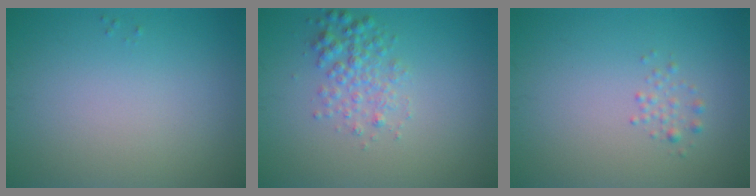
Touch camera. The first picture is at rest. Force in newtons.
{"total": 2.5, "press": 2.5, "slide": 0.0}
{"total": 1.0, "press": 1.0, "slide": 0.0}